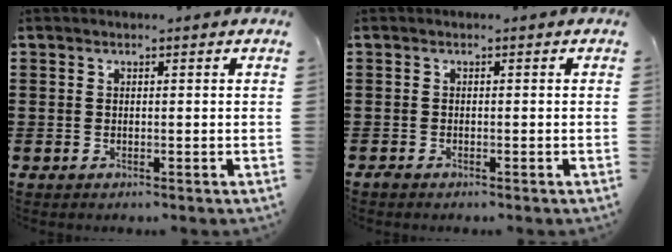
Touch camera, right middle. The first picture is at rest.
{"total": 0.0}